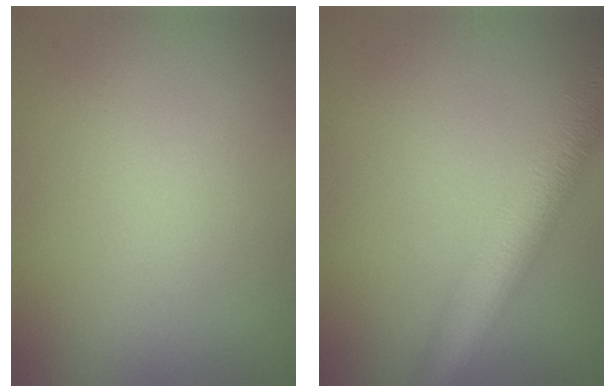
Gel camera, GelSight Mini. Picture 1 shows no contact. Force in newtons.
{"total": 7.0, "press": 7.0, "slide": 0.4}